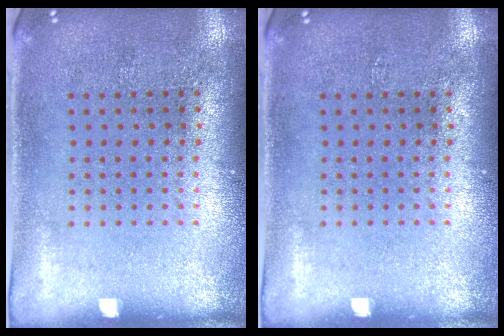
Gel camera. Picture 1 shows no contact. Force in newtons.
{"total": 0.0}